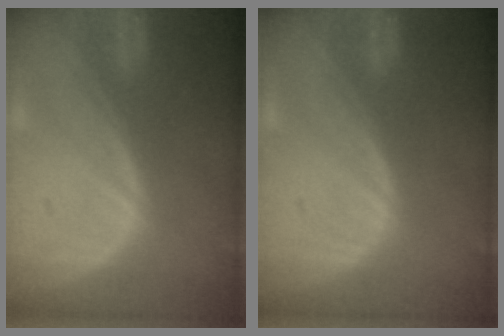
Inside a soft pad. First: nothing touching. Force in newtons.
{"total": 0.0}